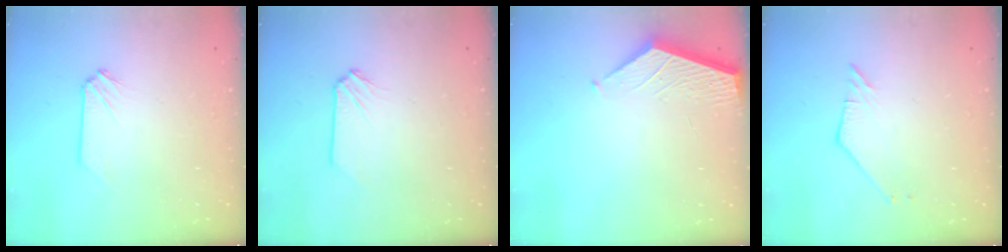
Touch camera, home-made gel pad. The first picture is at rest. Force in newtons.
{"total": 0.0}
{"total": 2.6, "press": 2.6, "slide": 0.4}
{"total": 2.2, "press": 2.2, "slide": 0.1}